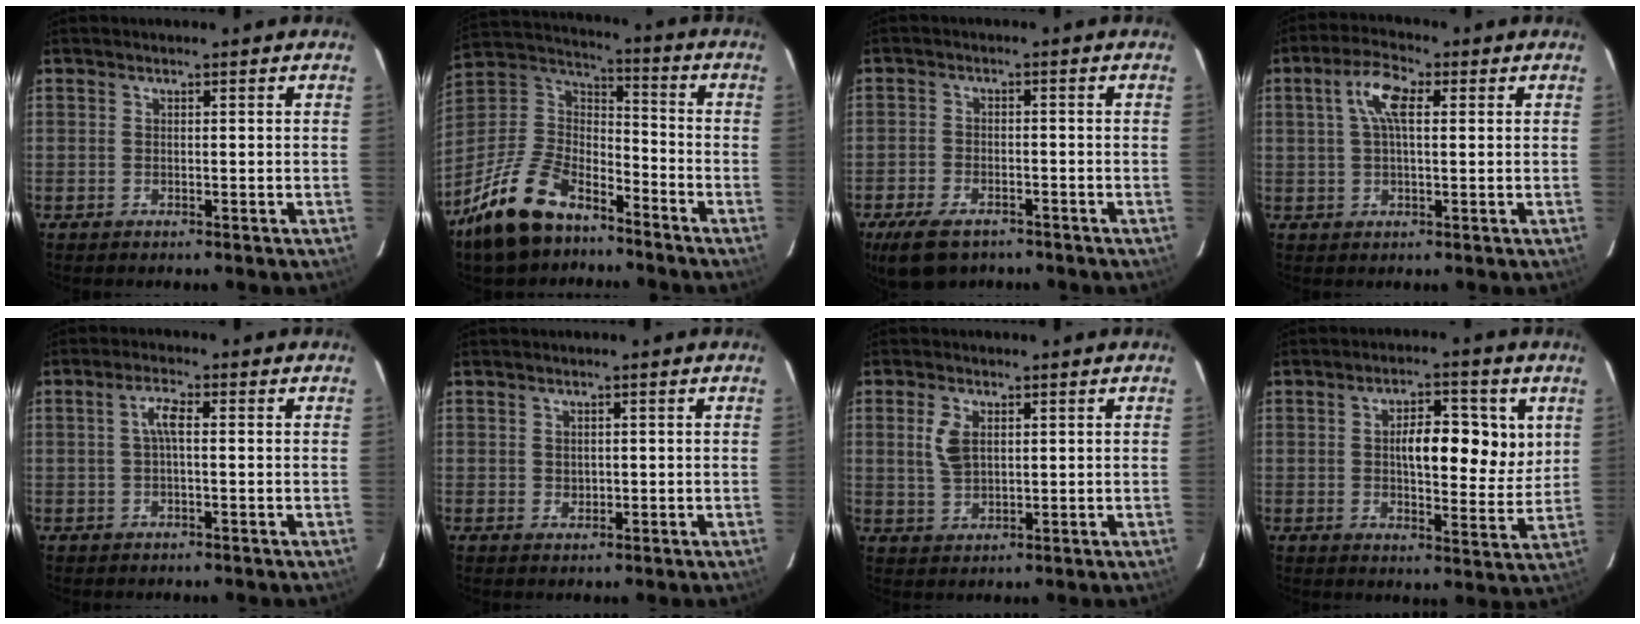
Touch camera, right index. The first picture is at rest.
{"total": 19.7, "force": [-13.4, 9.7, 10.6], "torque": [-0.234, 0.006, -0.234]}
{"total": 8.1, "force": [-5.5, 4.6, 3.8], "torque": [-0.092, -0.005, -0.082]}
{"total": 6.3, "force": [1.8, 2.4, 5.5], "torque": [-0.104, 0.016, 0.032]}
{"total": 2.9, "force": [0.2, 0.6, 2.8], "torque": [-0.057, 0.008, 0.005]}
{"total": 1.2, "force": [0.4, 1.1, 0.4], "torque": [-0.002, 0.003, 0.008]}
{"total": 4.9, "force": [1.5, 2.9, 3.7], "torque": [-0.075, 0.004, 0.033]}
{"total": 11.3, "force": [3.4, 4.5, 9.8], "torque": [-0.145, 0.008, 0.048]}